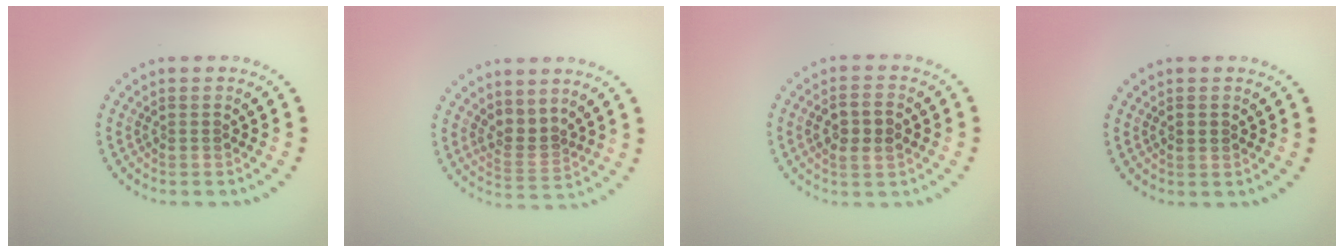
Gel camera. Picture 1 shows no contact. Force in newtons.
{"total": 2.1, "press": 1.6, "slide": 1.3}
{"total": 3.0, "press": 2.9, "slide": 0.6}
{"total": 1.1, "press": 1.1, "slide": 0.1}